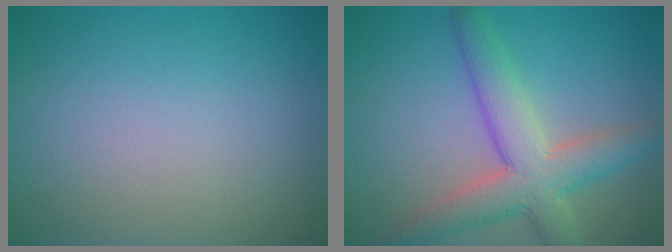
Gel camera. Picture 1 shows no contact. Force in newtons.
{"total": 6.1, "press": 6.1, "slide": 0.5}